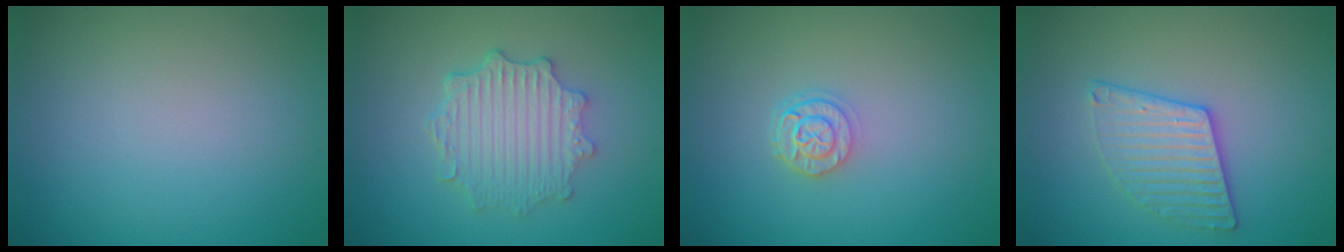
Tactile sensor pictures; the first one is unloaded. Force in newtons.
{"total": 4.7, "press": 3.7, "slide": 2.8}
{"total": 2.3, "press": 1.9, "slide": 1.4}
{"total": 3.1, "press": 3.0, "slide": 0.8}